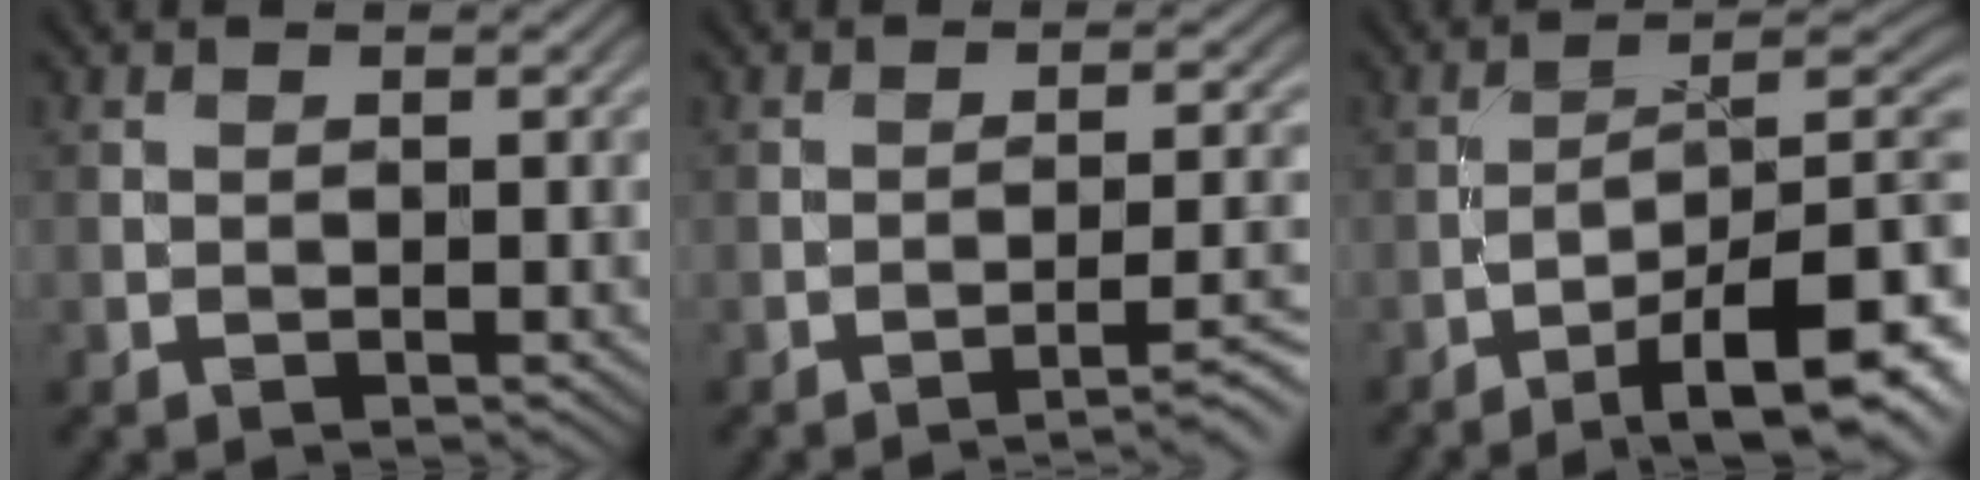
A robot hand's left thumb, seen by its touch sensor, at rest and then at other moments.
{"total": 5.2, "force": [-3.4, 0.9, 3.8], "torque": [-0.056, 0.009, -0.049]}
{"total": 13.8, "force": [-7.3, 4.2, 11.0], "torque": [-0.161, -0.007, -0.106]}